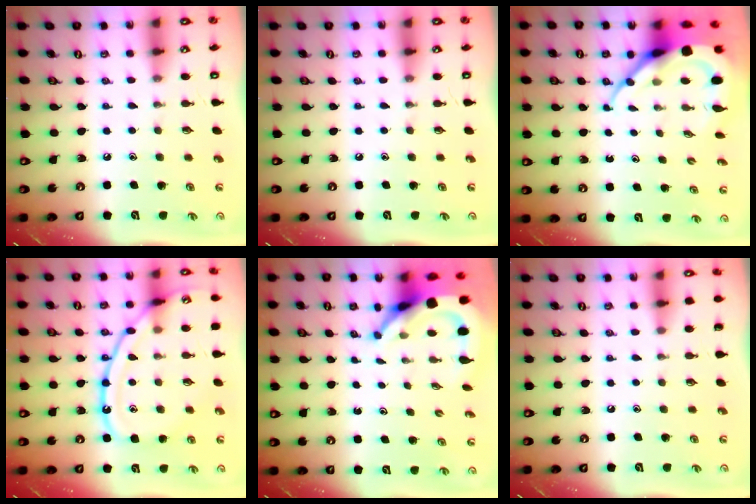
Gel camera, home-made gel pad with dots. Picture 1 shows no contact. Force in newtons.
{"total": 0.0}
{"total": 10.9, "press": 10.8, "slide": 1.4}
{"total": 15.7, "press": 15.7, "slide": 1.2}
{"total": 6.7, "press": 6.6, "slide": 0.8}
{"total": 0.0}